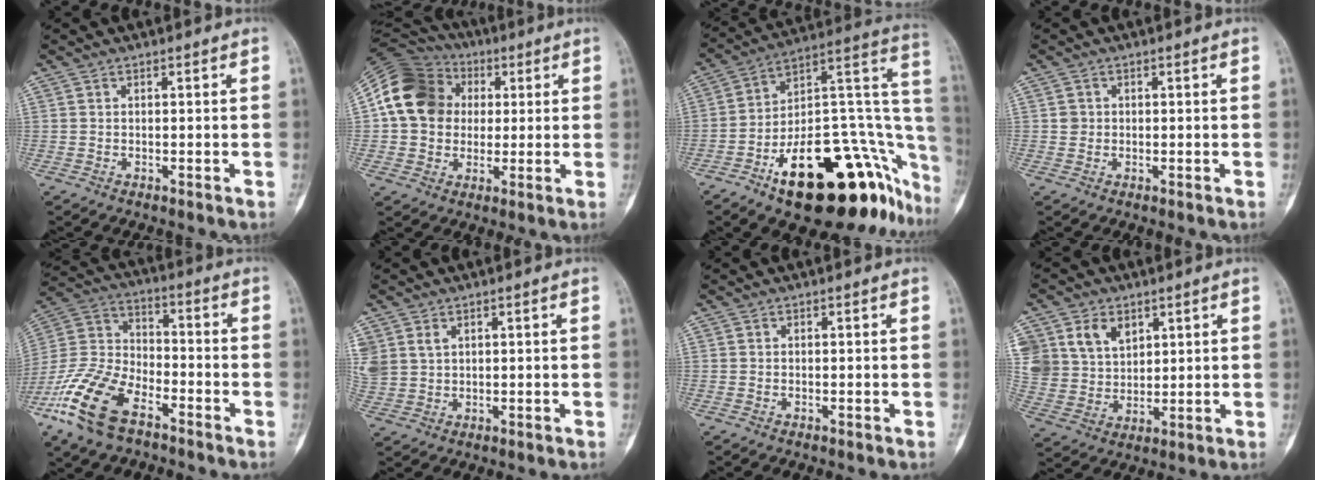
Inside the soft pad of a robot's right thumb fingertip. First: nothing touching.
{"total": 16.8, "force": [2.3, 14.1, 8.9], "torque": [-0.155, 0.028, 0.036]}
{"total": 32.8, "force": [-15.6, 13.6, 25.4], "torque": [-0.235, 0.104, -0.228]}
{"total": 1.2, "force": [0.1, 1.2, 0.2], "torque": [0.002, 0.003, 0.003]}
{"total": 17.1, "force": [-9.8, 8.4, 11.1], "torque": [-0.232, 0.041, -0.198]}
{"total": 5.6, "force": [2.5, 4.1, 2.9], "torque": [-0.070, 0.003, 0.066]}
{"total": 0.0}
{"total": 13.0, "force": [5.9, 9.9, 6.1], "torque": [-0.109, -0.009, 0.124]}